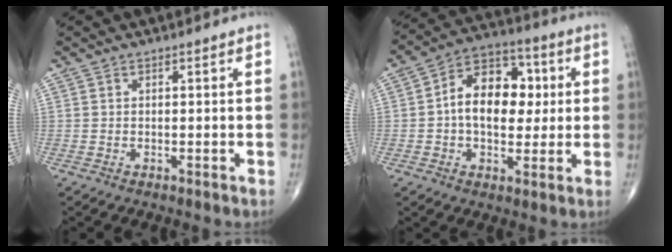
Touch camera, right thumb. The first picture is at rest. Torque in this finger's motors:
{"motor_torque": [-0.09, 0.59, 0.27, 0.10, 0.25]}